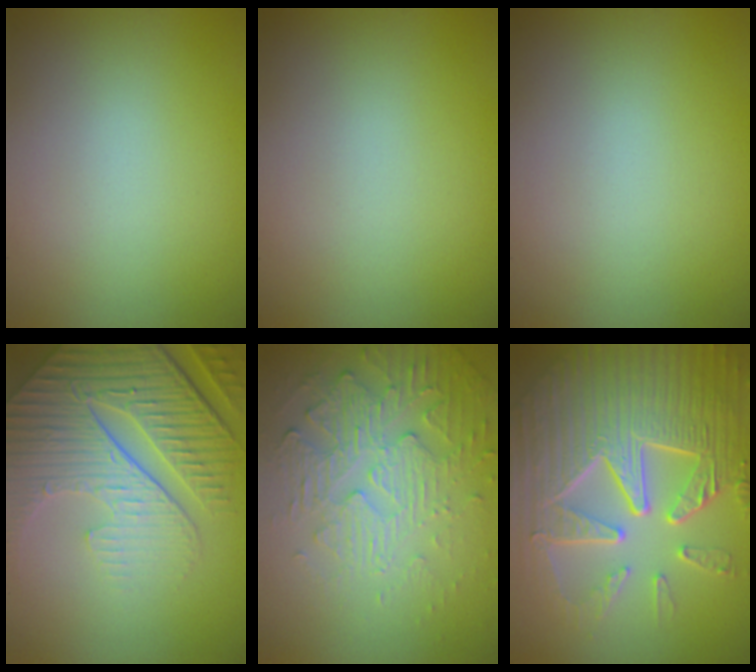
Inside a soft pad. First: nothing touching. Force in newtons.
{"total": 0.0}
{"total": 0.0}
{"total": 7.5, "press": 6.0, "slide": 4.6}
{"total": 6.0, "press": 3.6, "slide": 4.8}
{"total": 9.6, "press": 6.3, "slide": 7.2}